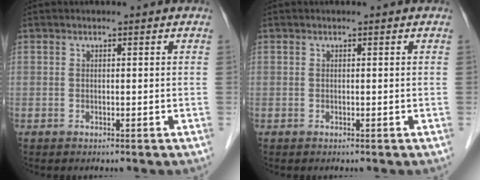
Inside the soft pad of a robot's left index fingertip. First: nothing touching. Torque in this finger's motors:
{"motor_torque": [-0.04, -0.03, -0.03, 0.00]}